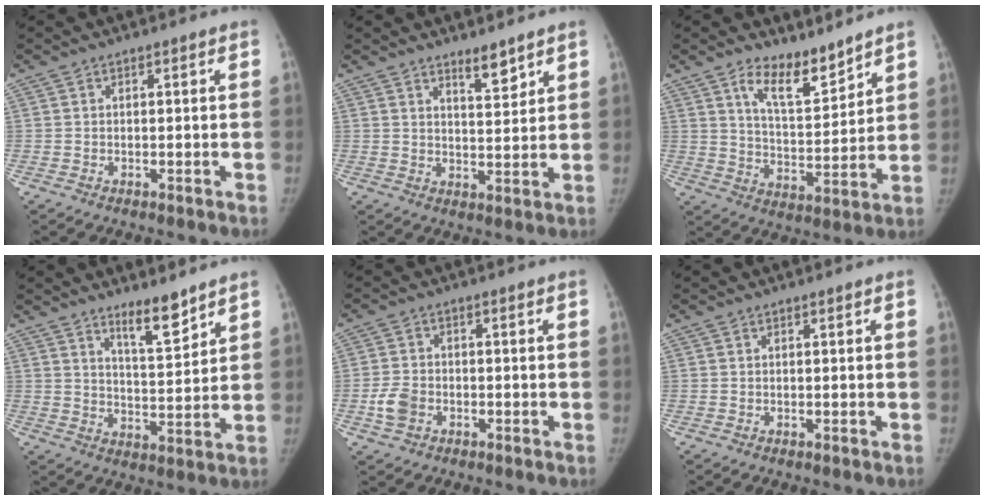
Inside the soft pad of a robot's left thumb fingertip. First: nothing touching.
{"total": 4.3, "force": [3.5, 1.0, 2.4], "torque": [-0.024, -0.032, 0.056]}
{"total": 9.3, "force": [7.1, 3.2, 5.1], "torque": [-0.064, -0.063, 0.132]}
{"total": 7.2, "force": [5.7, 1.3, 4.2], "torque": [-0.055, -0.053, 0.097]}
{"total": 4.3, "force": [-1.6, 3.2, 2.5], "torque": [-0.048, 0.010, -0.030]}
{"total": 0.0}